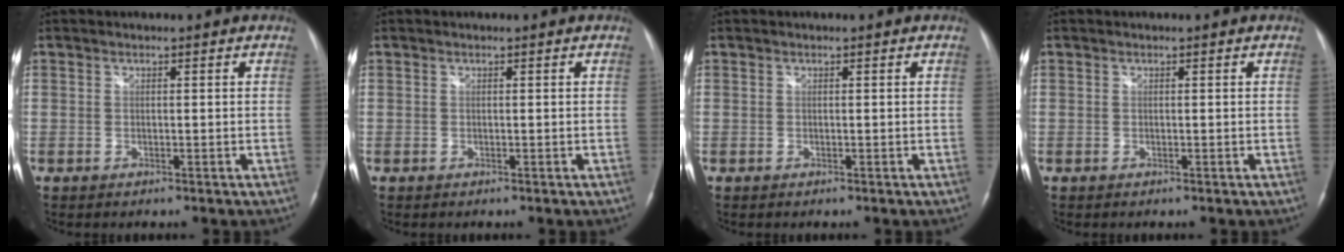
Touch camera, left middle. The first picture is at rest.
{"total": 0.0}
{"total": 0.0}
{"total": 0.0}